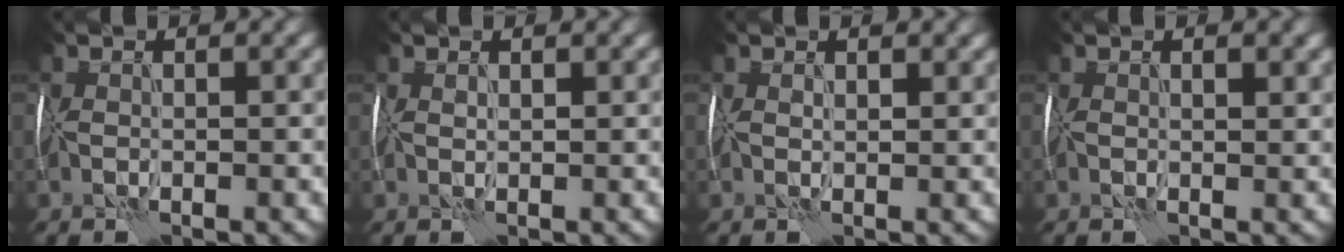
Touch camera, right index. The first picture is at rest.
{"total": 0.7, "force": [0.5, 0.2, 0.4], "torque": [-0.011, 0.002, 0.010]}
{"total": 1.1, "force": [0.7, 0.5, 0.7], "torque": [-0.008, 0.002, 0.016]}
{"total": 1.7, "force": [0.9, 0.4, 1.4], "torque": [-0.016, 0.003, 0.016]}